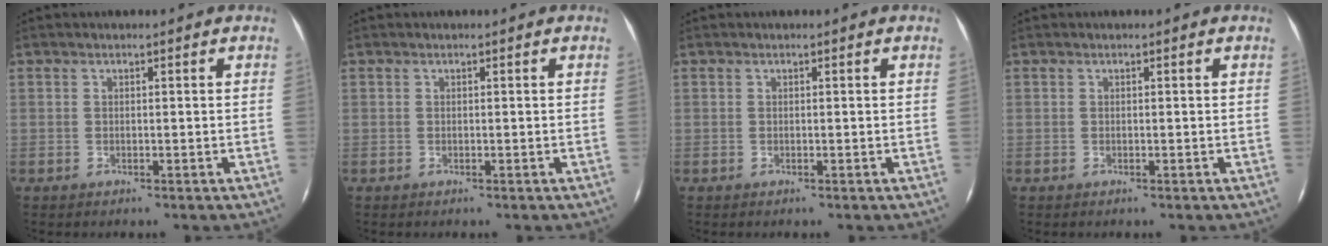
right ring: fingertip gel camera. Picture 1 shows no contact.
{"total": 0.0}
{"total": 0.0}
{"total": 0.0}